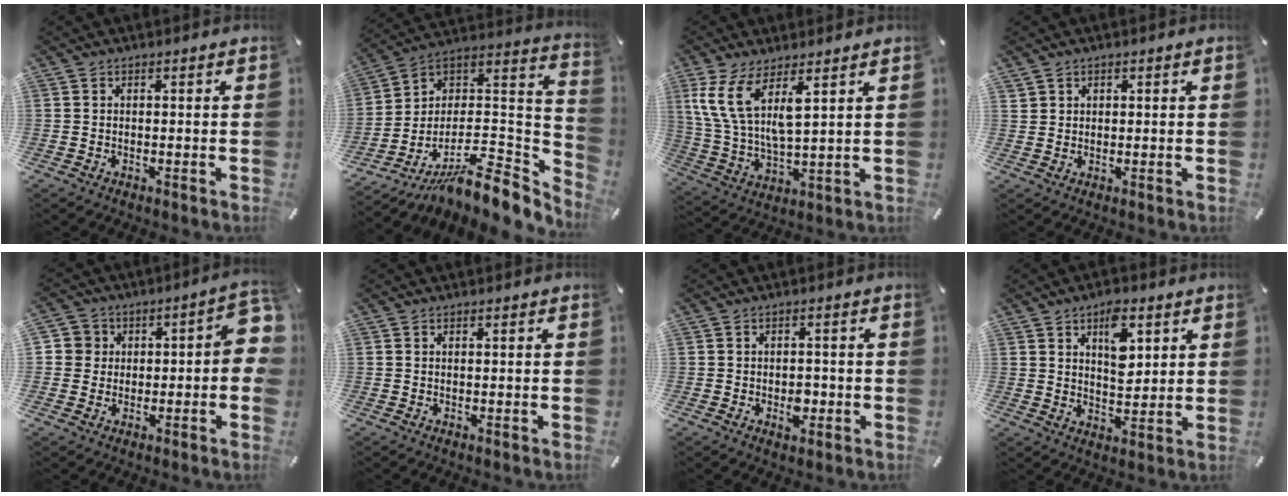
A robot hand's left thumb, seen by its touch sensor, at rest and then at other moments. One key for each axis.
{"total": 12.0, "fx": -6.5, "fy": 6.8, "fz": 7.4, "tx": -0.082, "ty": -0.018, "tz": -0.110}
{"total": 11.0, "fx": 6.7, "fy": 4.2, "fz": 7.7, "tx": -0.195, "ty": -0.027, "tz": 0.120}
{"total": 1.5, "fx": 1.1, "fy": 1.0, "fz": 0.2, "tx": -0.003, "ty": 0.001, "tz": 0.021}
{"total": 8.3, "fx": -0.4, "fy": 6.4, "fz": 5.2, "tx": -0.065, "ty": 0.014, "tz": -0.009}
{"total": 0.0}
{"total": 4.3, "fx": -1.3, "fy": 2.8, "fz": 3.1, "tx": -0.045, "ty": 0.004, "tz": -0.020}
{"total": 8.8, "fx": 4.0, "fy": 5.0, "fz": 6.0, "tx": -0.074, "ty": -0.017, "tz": 0.063}